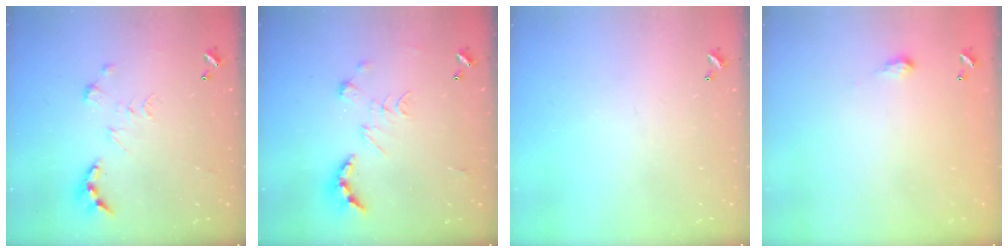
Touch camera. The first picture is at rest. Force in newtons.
{"total": 2.5, "press": 2.0, "slide": 1.5}
{"total": 0.0}
{"total": 2.0, "press": 2.0, "slide": 0.3}